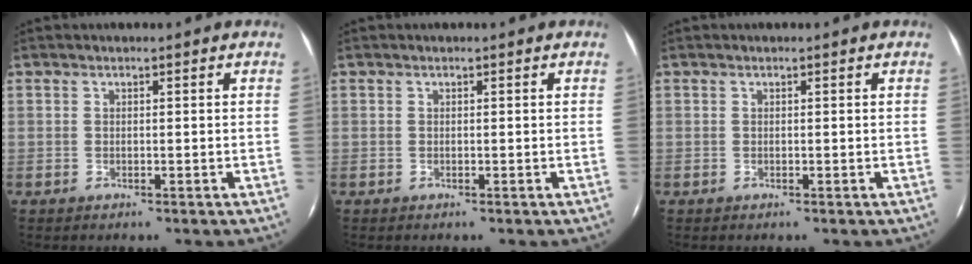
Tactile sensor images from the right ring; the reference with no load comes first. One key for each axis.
{"total": 0.0}
{"total": 0.0}